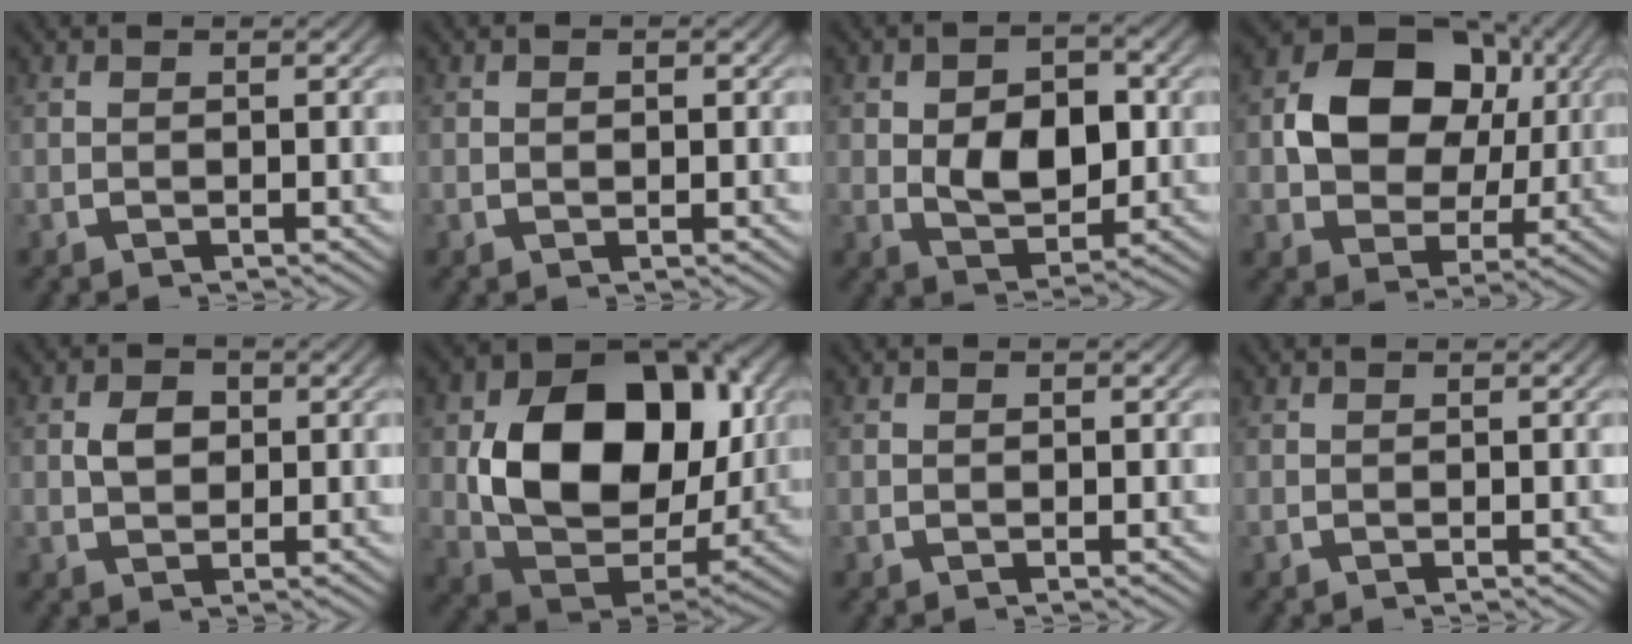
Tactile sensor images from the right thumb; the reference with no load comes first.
{"total": 0.5, "force": [0.1, 0.4, 0.4], "torque": [-0.006, -0.005, 0.003]}
{"total": 6.8, "force": [0.1, 4.5, 5.0], "torque": [-0.102, -0.033, 0.018]}
{"total": 11.1, "force": [1.6, 8.1, 7.4], "torque": [-0.152, -0.017, 0.030]}
{"total": 2.4, "force": [0.5, 1.7, 1.7], "torque": [-0.029, -0.005, 0.014]}
{"total": 16.8, "force": [1.1, 10.8, 12.8], "torque": [-0.261, -0.041, 0.032]}
{"total": 0.0}
{"total": 0.0}